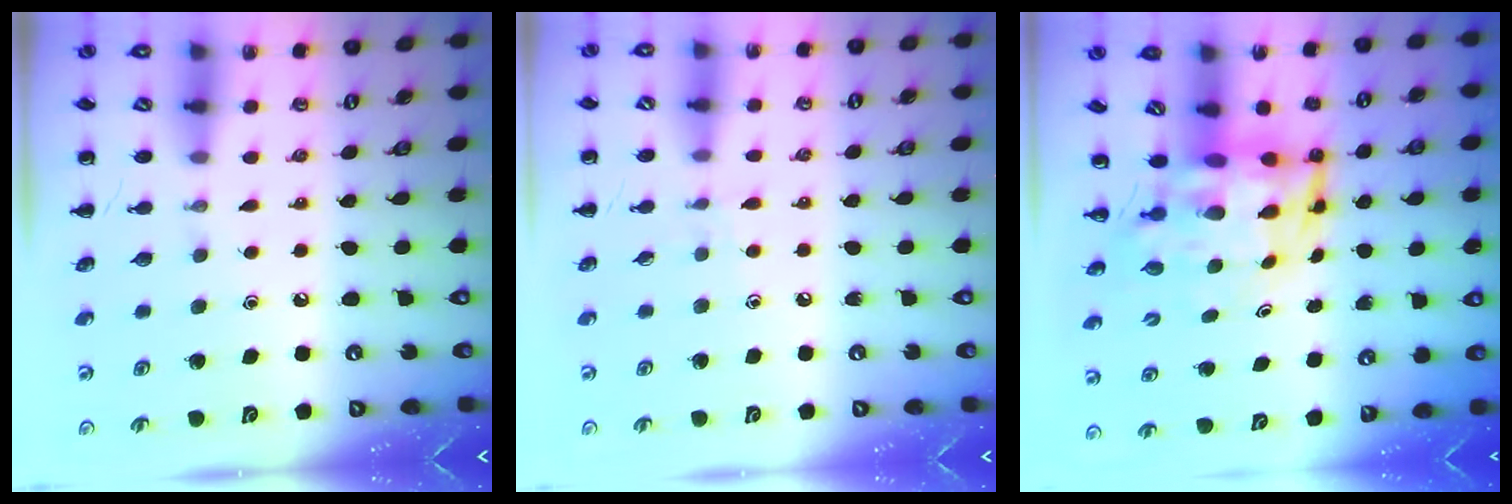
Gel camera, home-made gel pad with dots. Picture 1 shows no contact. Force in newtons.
{"total": 3.0, "press": 2.7, "slide": 1.2}
{"total": 5.8, "press": 5.6, "slide": 1.7}